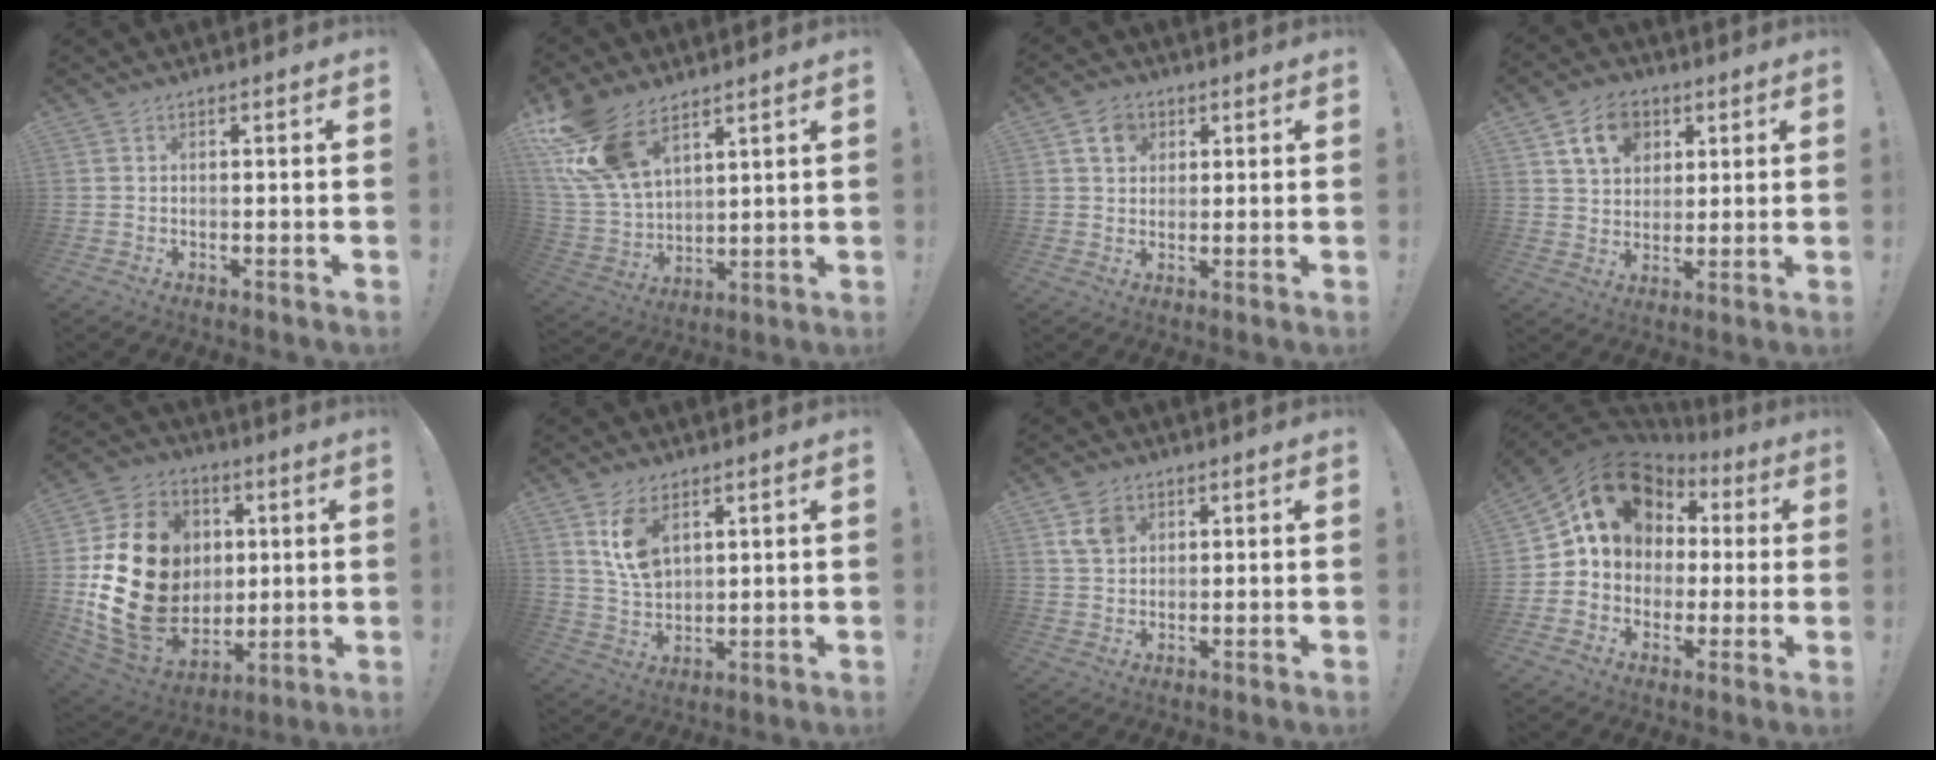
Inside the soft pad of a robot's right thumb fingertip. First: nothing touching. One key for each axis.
{"total": 17.3, "fx": 10.8, "fy": 9.3, "fz": 9.7, "tx": -0.206, "ty": -0.056, "tz": 0.208}
{"total": 5.9, "fx": 2.7, "fy": 4.7, "fz": 2.3, "tx": -0.028, "ty": -0.004, "tz": 0.049}
{"total": 11.1, "fx": 5.0, "fy": 8.6, "fz": 5.0, "tx": -0.068, "ty": -0.013, "tz": 0.095}
{"total": 24.9, "fx": 1.1, "fy": 19.3, "fz": 15.7, "tx": -0.295, "ty": -0.005, "tz": 0.054}
{"total": 9.7, "fx": 5.1, "fy": 5.8, "fz": 5.9, "tx": -0.102, "ty": -0.014, "tz": 0.099}
{"total": 6.4, "fx": 3.1, "fy": 4.8, "fz": 2.9, "tx": -0.048, "ty": -0.003, "tz": 0.063}
{"total": 17.8, "fx": 6.5, "fy": 14.1, "fz": 8.9, "tx": -0.130, "ty": -0.025, "tz": 0.134}